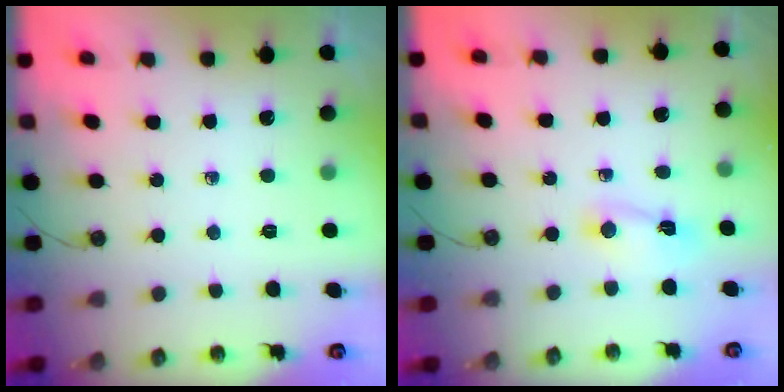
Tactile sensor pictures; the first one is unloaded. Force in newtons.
{"total": 2.5, "press": 2.5, "slide": 0.3}